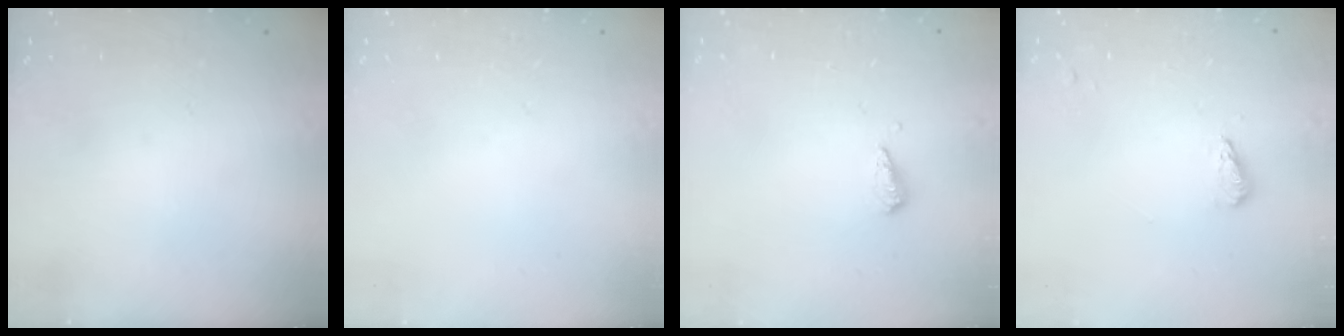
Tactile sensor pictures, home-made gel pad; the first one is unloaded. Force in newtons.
{"total": 0.0}
{"total": 3.0, "press": 3.0, "slide": 0.2}
{"total": 3.9, "press": 3.8, "slide": 0.4}